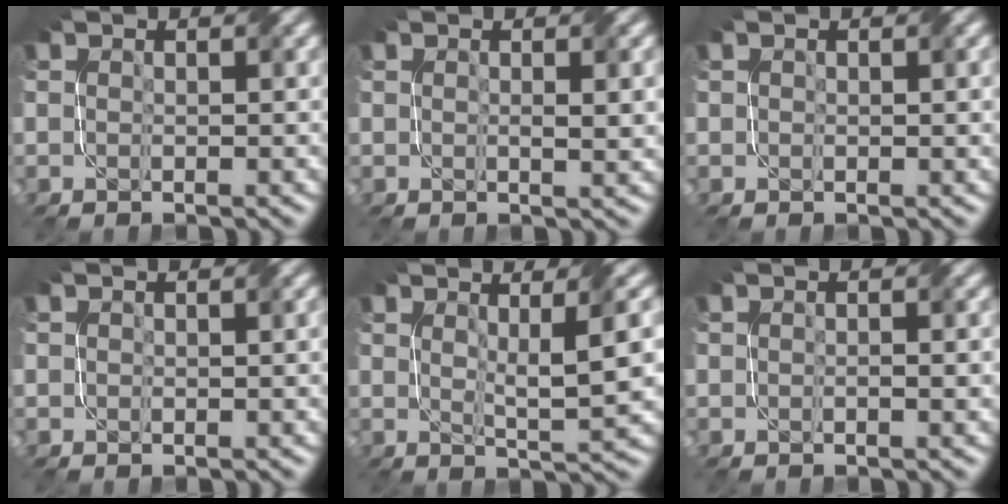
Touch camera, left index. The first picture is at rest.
{"total": 1.8, "force": [0.4, 0.4, 1.7], "torque": [-0.026, 0.000, 0.010]}
{"total": 1.0, "force": [0.5, 0.7, 0.6], "torque": [-0.007, 0.000, 0.010]}
{"total": 0.8, "force": [0.3, 0.5, 0.5], "torque": [-0.007, 0.000, 0.007]}
{"total": 5.0, "force": [1.3, 0.9, 4.7], "torque": [-0.067, -0.003, 0.025]}
{"total": 0.9, "force": [0.0, 0.3, 0.9], "torque": [-0.016, 0.000, 0.000]}